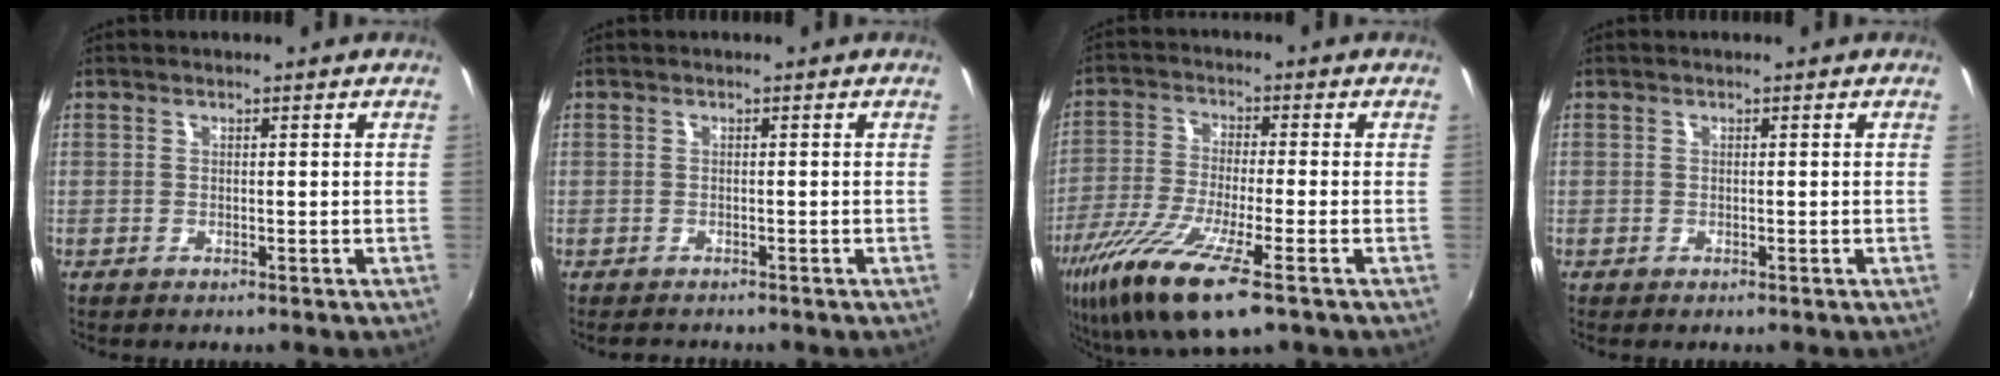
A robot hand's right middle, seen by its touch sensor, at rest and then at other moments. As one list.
[{"total": 1.6, "force": [-1.5, 0.6, 0.1], "torque": [-0.006, -0.004, -0.026]}, {"total": 15.1, "force": [-8.6, 2.5, 12.1], "torque": [-0.250, -0.049, -0.164]}, {"total": 0.0}]